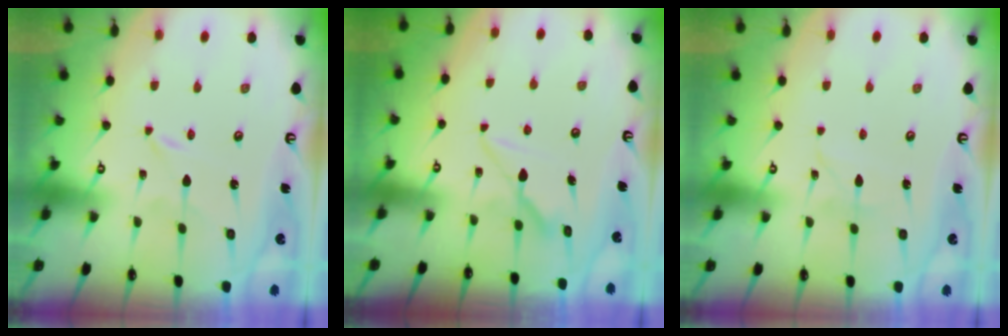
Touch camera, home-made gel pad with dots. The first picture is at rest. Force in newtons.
{"total": 8.3, "press": 8.3, "slide": 0.3}
{"total": 2.6, "press": 2.5, "slide": 0.3}